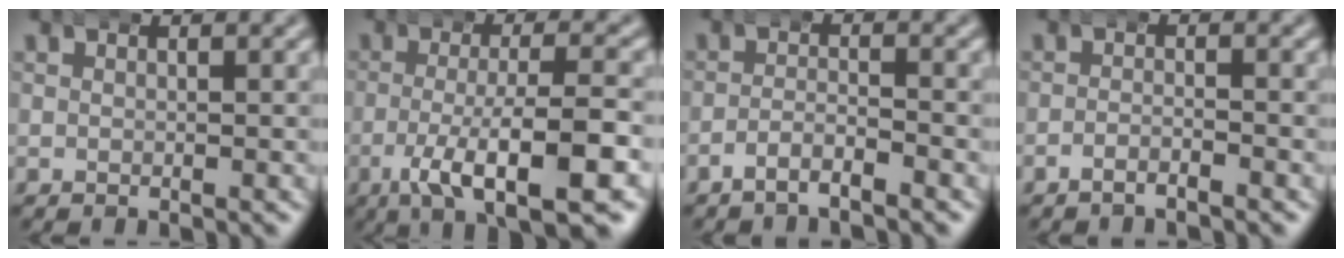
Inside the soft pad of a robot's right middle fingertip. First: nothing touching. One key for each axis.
{"total": 9.2, "fx": -4.2, "fy": 3.0, "fz": 7.5, "tx": -0.136, "ty": -0.030, "tz": -0.051}
{"total": 2.8, "fx": -2.6, "fy": 0.2, "fz": 0.9, "tx": -0.007, "ty": -0.003, "tz": -0.048}
{"total": 2.1, "fx": -2.0, "fy": -0.2, "fz": 0.6, "tx": -0.004, "ty": -0.002, "tz": -0.037}